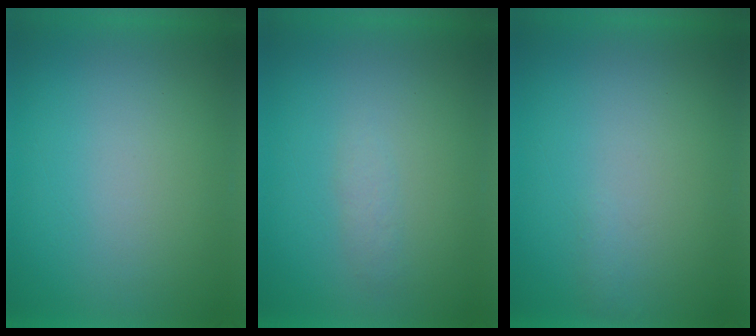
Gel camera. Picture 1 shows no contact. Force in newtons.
{"total": 1.5}
{"total": 1.1}